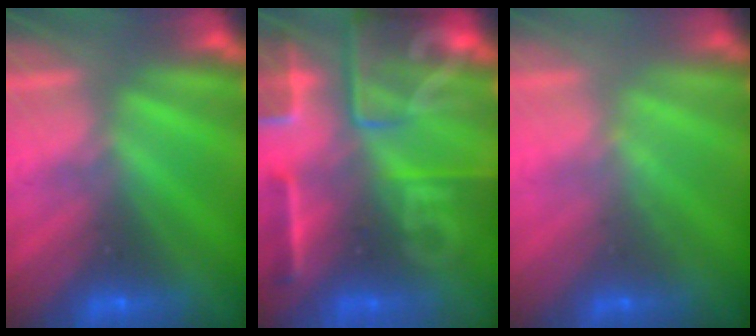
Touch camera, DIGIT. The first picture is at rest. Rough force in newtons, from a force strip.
{"total": 7.3}
{"total": 1.8}